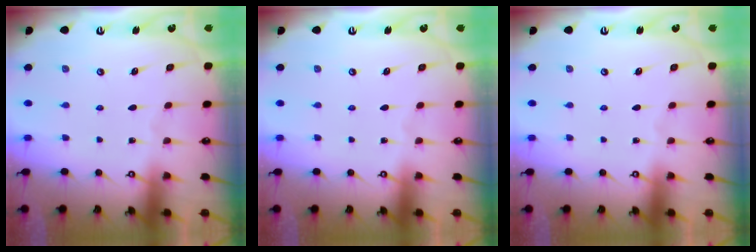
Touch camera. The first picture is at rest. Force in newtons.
{"total": 0.0}
{"total": 0.0}